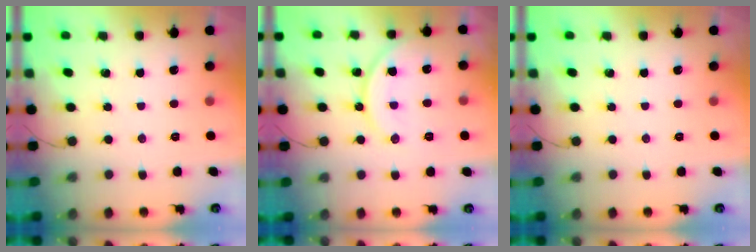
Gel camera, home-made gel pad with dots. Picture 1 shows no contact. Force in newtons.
{"total": 11.7, "press": 11.6, "slide": 1.1}
{"total": 0.0}